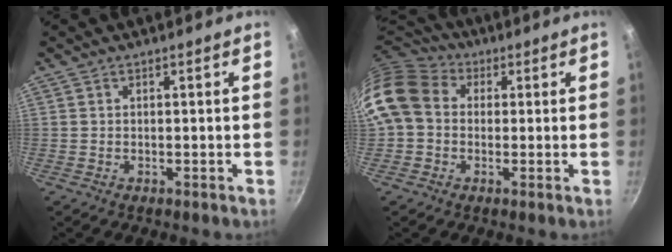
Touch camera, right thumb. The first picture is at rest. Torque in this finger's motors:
{"motor_torque": [2.12, 2.89, 1.10, -0.17, 0.25]}